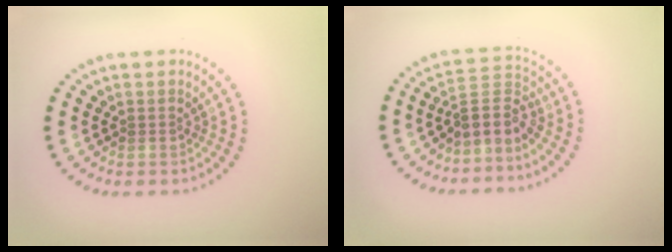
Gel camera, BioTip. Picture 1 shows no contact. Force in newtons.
{"total": 3.0, "press": 2.1, "slide": 2.1}